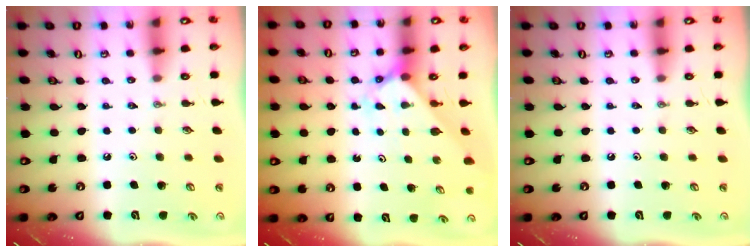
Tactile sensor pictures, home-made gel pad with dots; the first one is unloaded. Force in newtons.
{"total": 2.4, "press": 2.4, "slide": 0.2}
{"total": 0.0}